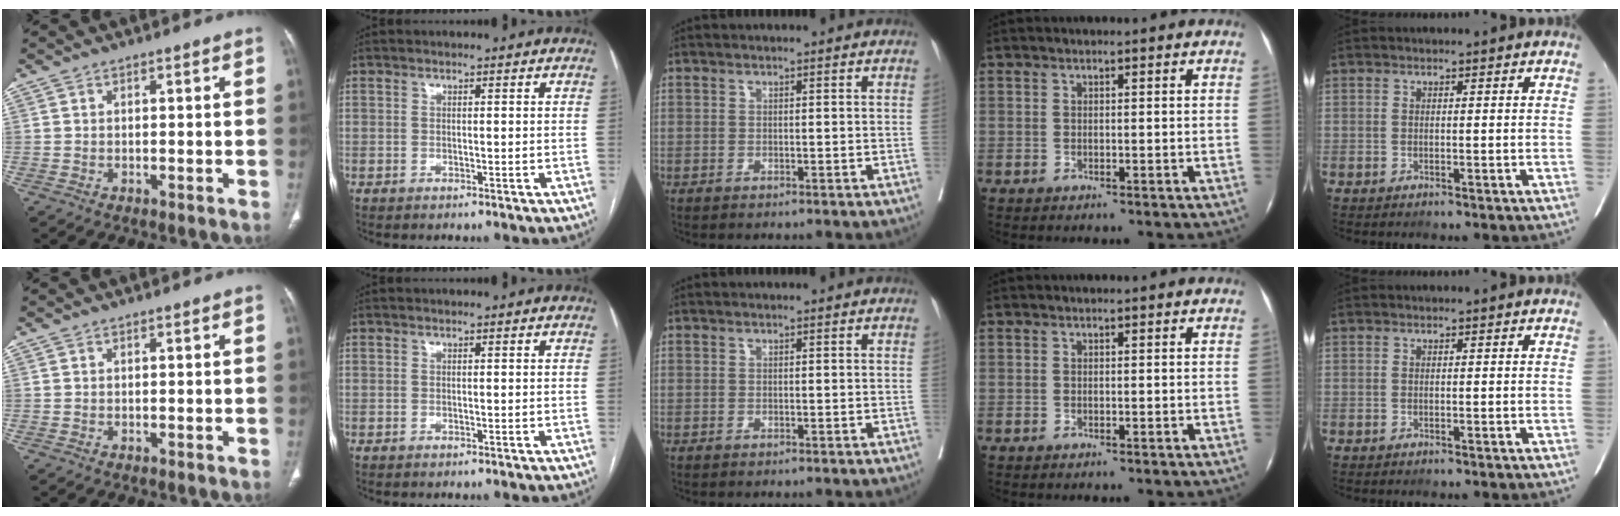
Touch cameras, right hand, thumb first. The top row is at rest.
{}